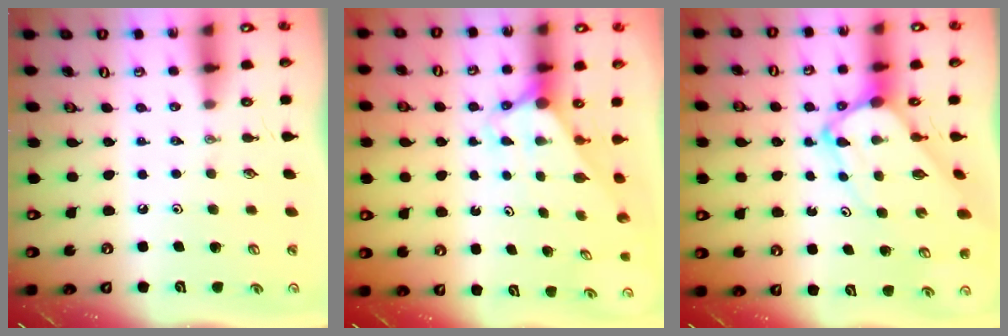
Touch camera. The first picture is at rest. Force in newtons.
{"total": 2.9, "press": 2.9, "slide": 0.0}
{"total": 6.6, "press": 6.6, "slide": 0.6}